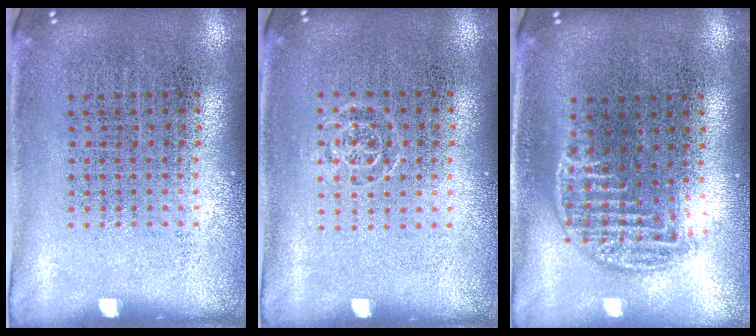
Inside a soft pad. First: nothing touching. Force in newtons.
{"total": 0.6, "press": 0.5, "slide": 0.3}
{"total": 1.1, "press": 1.0, "slide": 0.5}